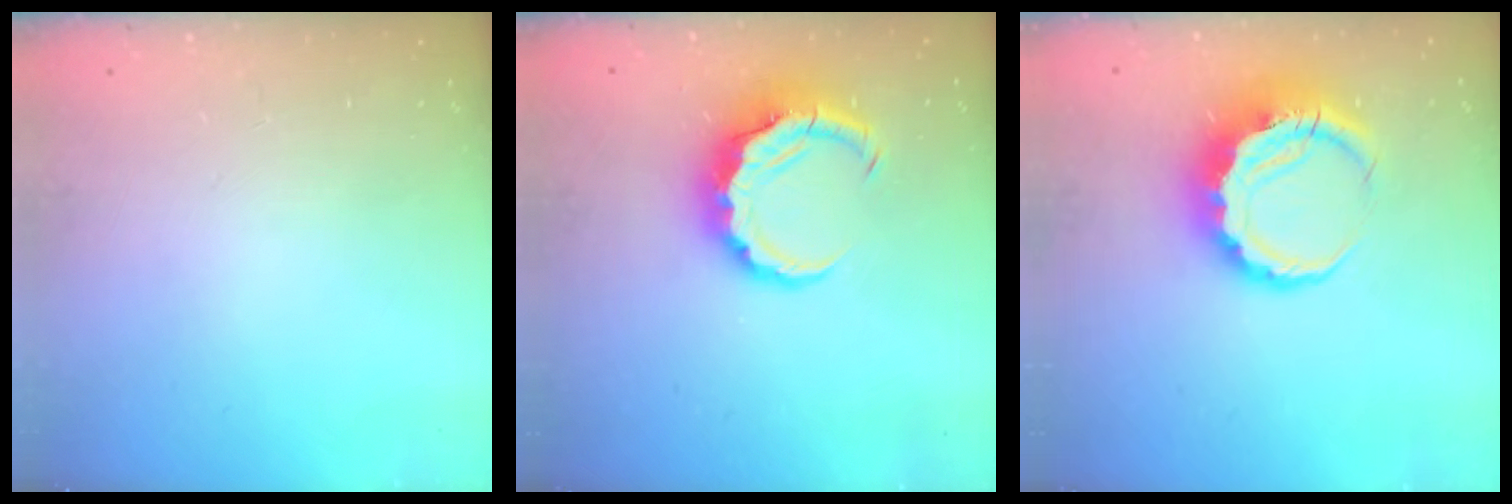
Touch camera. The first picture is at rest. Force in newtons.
{"total": 8.7, "press": 8.6, "slide": 1.4}
{"total": 8.8, "press": 8.6, "slide": 1.9}